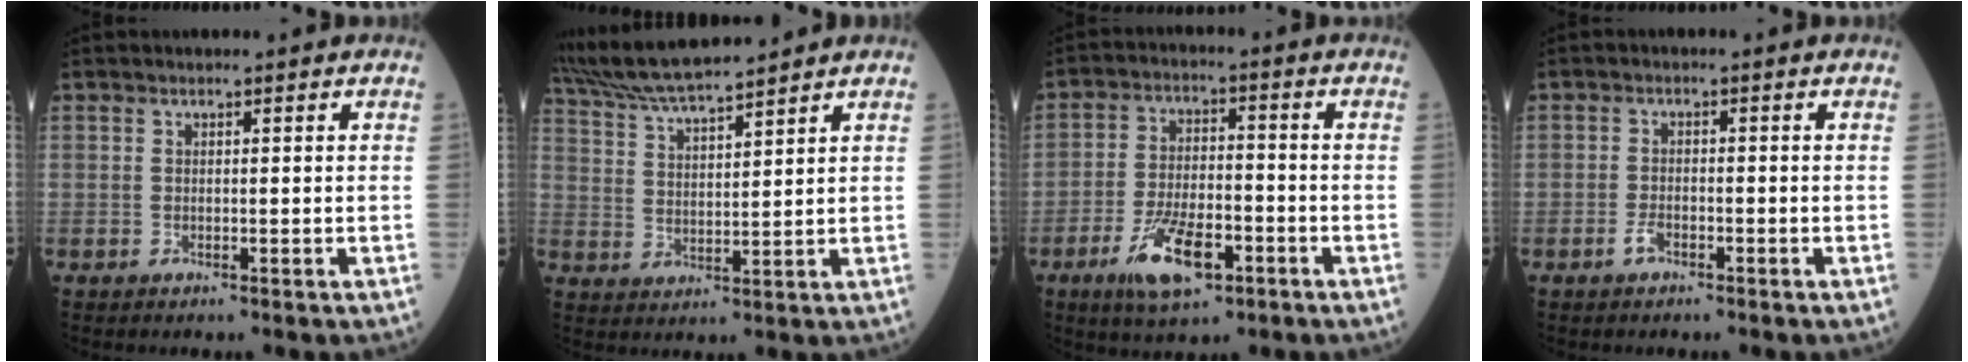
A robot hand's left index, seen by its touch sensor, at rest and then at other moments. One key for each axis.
{"total": 11.5, "fx": 10.5, "fy": 0.0, "fz": 4.8, "tx": -0.096, "ty": 0.026, "tz": 0.194}
{"total": 9.6, "fx": -5.0, "fy": 3.5, "fz": 7.4, "tx": -0.147, "ty": -0.008, "tz": -0.086}
{"total": 1.8, "fx": -1.2, "fy": 0.7, "fz": 1.1, "tx": -0.026, "ty": 0.001, "tz": -0.023}